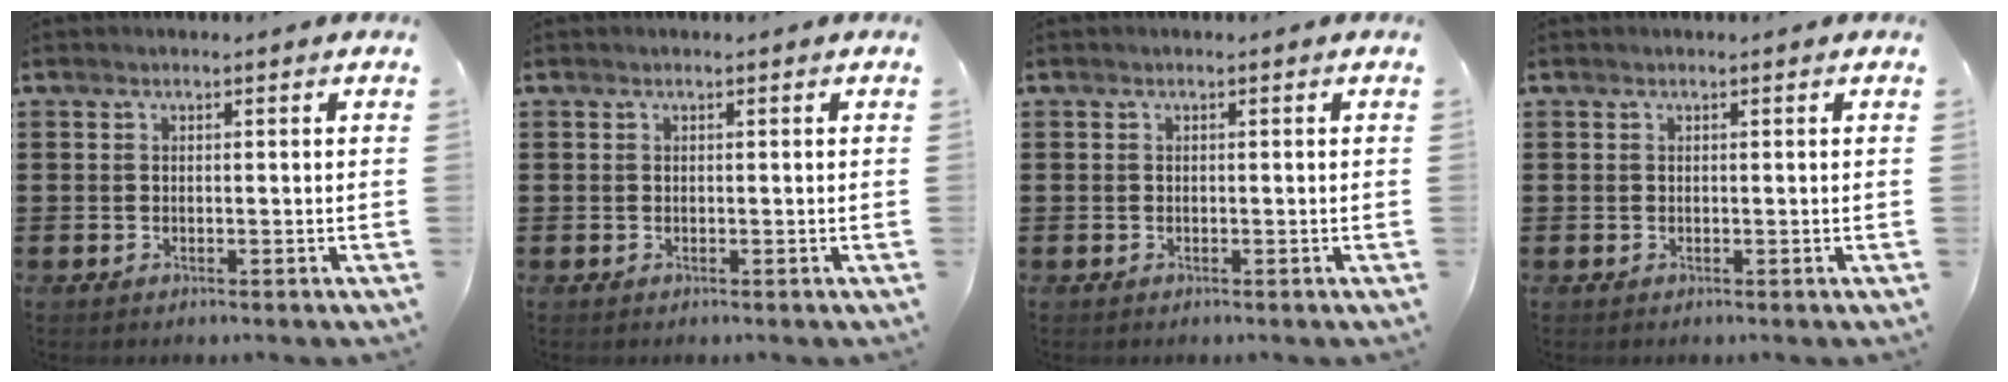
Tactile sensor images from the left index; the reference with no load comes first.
{"total": 0.0}
{"total": 0.0}
{"total": 0.0}